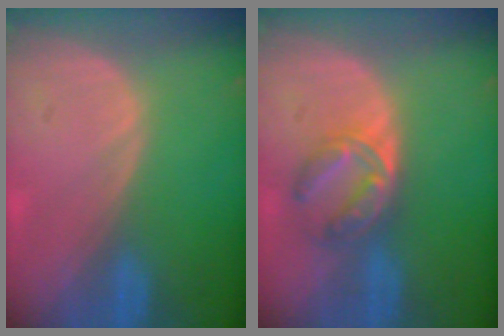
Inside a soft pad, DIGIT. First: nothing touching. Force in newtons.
{"total": 5.8, "press": 5.5, "slide": 1.8}